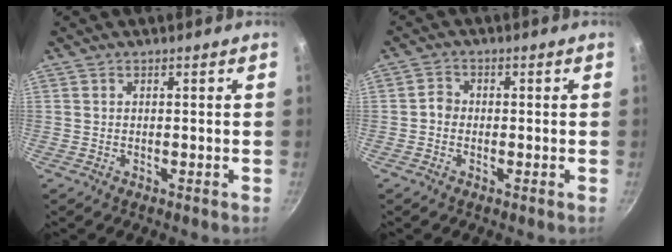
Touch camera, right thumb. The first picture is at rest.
{"total": 2.2, "force": [-0.6, 1.9, 0.9], "torque": [-0.009, 0.013, -0.016]}